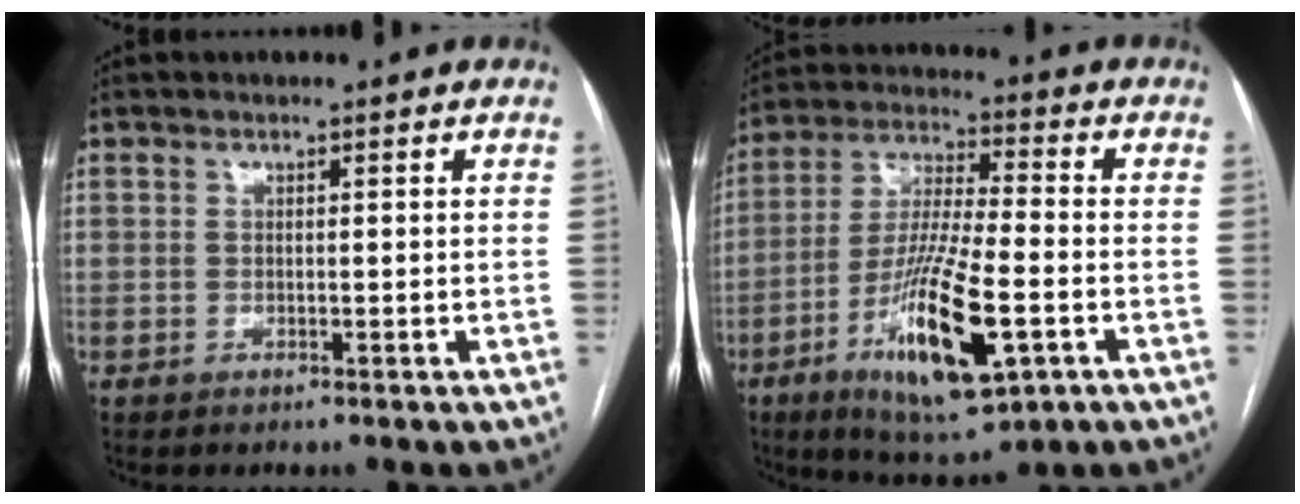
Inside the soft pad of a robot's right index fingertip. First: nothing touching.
{"total": 16.6, "force": [-6.0, 3.1, 15.2], "torque": [-0.294, -0.021, -0.097]}